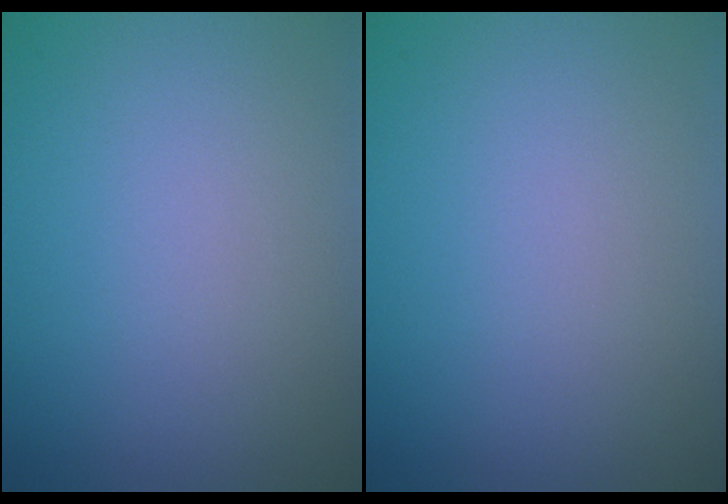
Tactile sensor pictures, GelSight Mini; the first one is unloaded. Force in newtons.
{"total": 0.0}